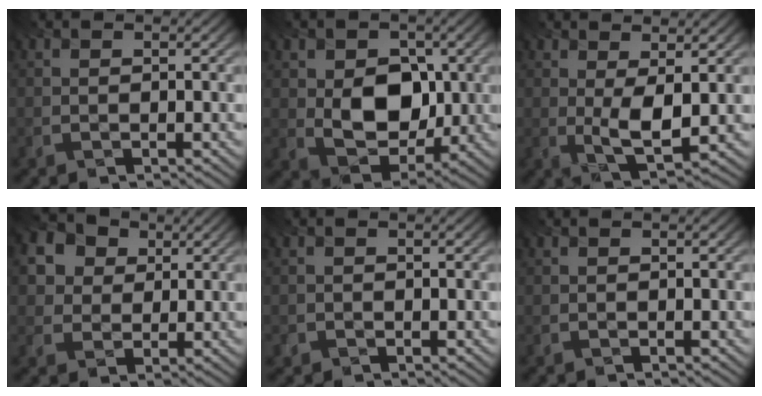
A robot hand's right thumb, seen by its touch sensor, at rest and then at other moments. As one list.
[{"total": 8.0, "force": [-0.2, 6.0, 5.4], "torque": [-0.097, -0.015, -0.007]}, {"total": 5.0, "force": [0.2, 1.7, 4.7], "torque": [-0.095, -0.002, 0.005]}, {"total": 8.4, "force": [3.3, 6.9, 3.4], "torque": [-0.132, 0.020, 0.058]}, {"total": 0.6, "force": [-0.2, 0.5, -0.3], "torque": [0.005, 0.002, 0.002]}, {"total": 0.0}]